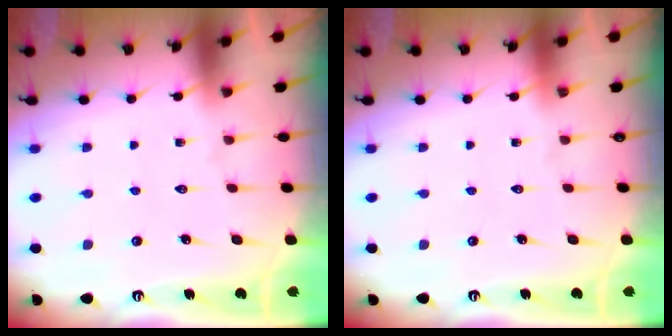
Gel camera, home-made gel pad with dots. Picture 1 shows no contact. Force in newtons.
{"total": 0.0}